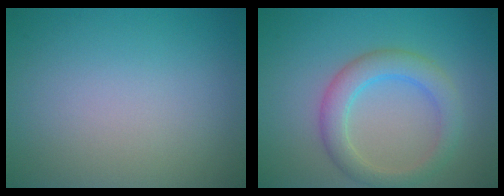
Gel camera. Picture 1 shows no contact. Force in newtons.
{"total": 3.8, "press": 3.8, "slide": 0.2}